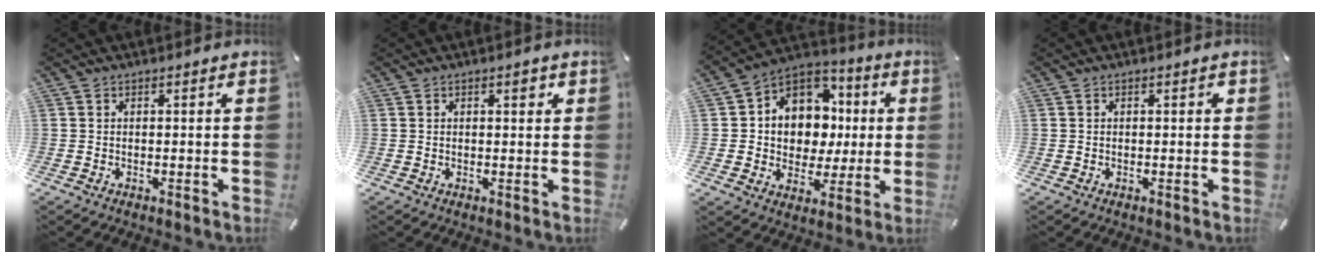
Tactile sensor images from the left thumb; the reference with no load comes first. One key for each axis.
{"total": 1.8, "fx": 0.7, "fy": 0.9, "fz": 1.4, "tx": -0.012, "ty": -0.002, "tz": 0.008}
{"total": 11.8, "fx": 1.6, "fy": 11.0, "fz": 4.0, "tx": -0.079, "ty": -0.015, "tz": 0.039}
{"total": 0.7, "fx": 0.1, "fy": 0.4, "fz": 0.5, "tx": -0.010, "ty": 0.003, "tz": 0.000}